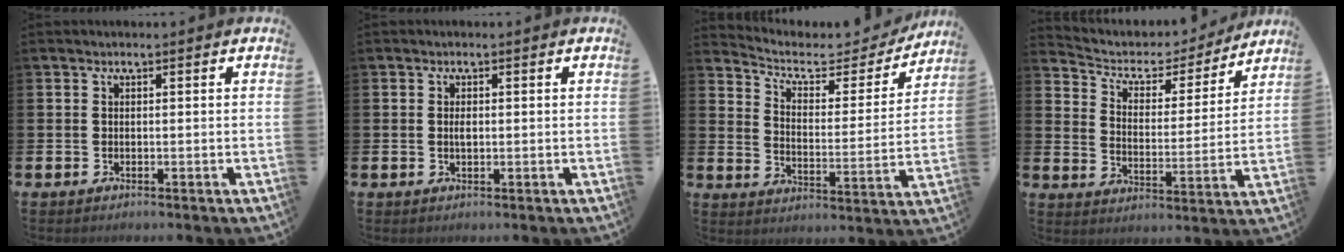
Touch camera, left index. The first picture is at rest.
{"total": 1.1, "force": [0.2, 0.5, 1.0], "torque": [-0.016, 0.002, 0.000]}
{"total": 6.8, "force": [5.9, 2.6, 2.1], "torque": [-0.060, -0.045, 0.095]}
{"total": 5.1, "force": [4.4, 2.4, 1.0], "torque": [-0.049, -0.034, 0.070]}